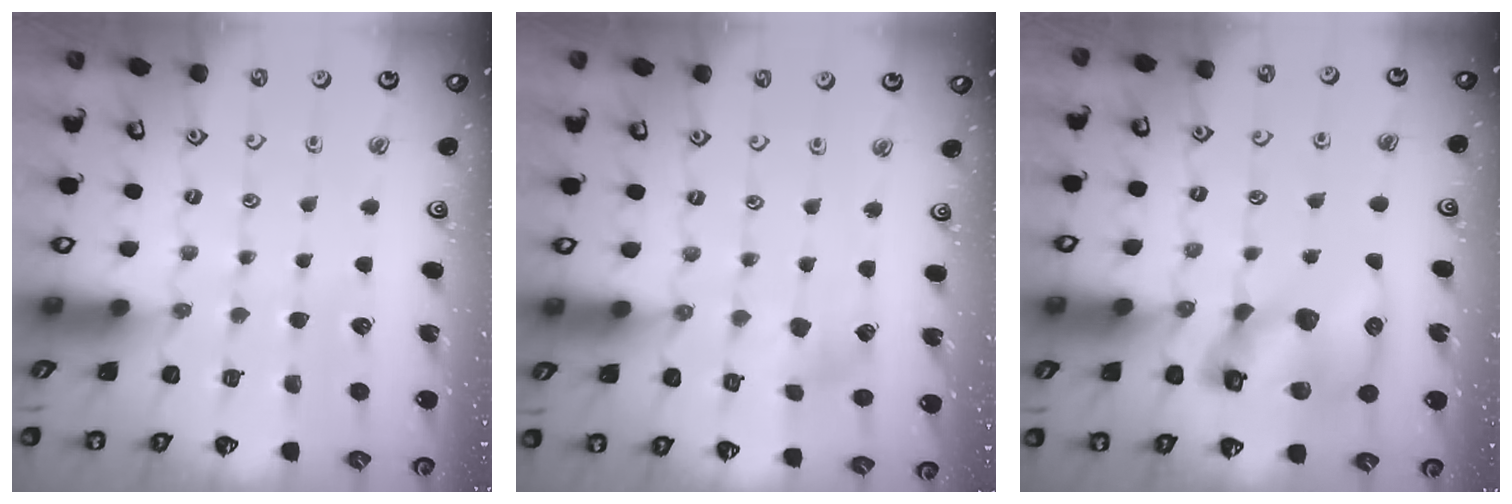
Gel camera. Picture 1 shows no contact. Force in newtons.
{"total": 3.0, "press": 3.0, "slide": 0.4}
{"total": 13.8, "press": 13.6, "slide": 2.1}